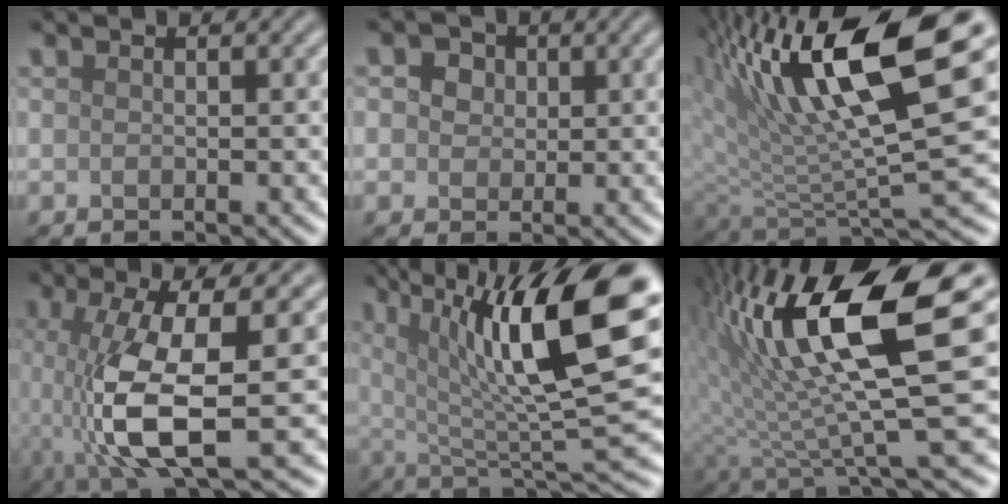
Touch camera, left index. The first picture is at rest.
{"total": 4.6, "force": [2.0, 3.4, 2.2], "torque": [-0.030, 0.017, 0.006]}
{"total": 13.0, "force": [5.8, 3.4, 11.1], "torque": [-0.199, 0.004, 0.108]}
{"total": 9.3, "force": [-1.1, 2.6, 8.9], "torque": [-0.169, -0.007, -0.020]}
{"total": 14.5, "force": [4.9, 3.9, 13.1], "torque": [-0.202, 0.011, 0.080]}
{"total": 14.1, "force": [4.2, 3.5, 13.0], "torque": [-0.231, 0.005, 0.075]}